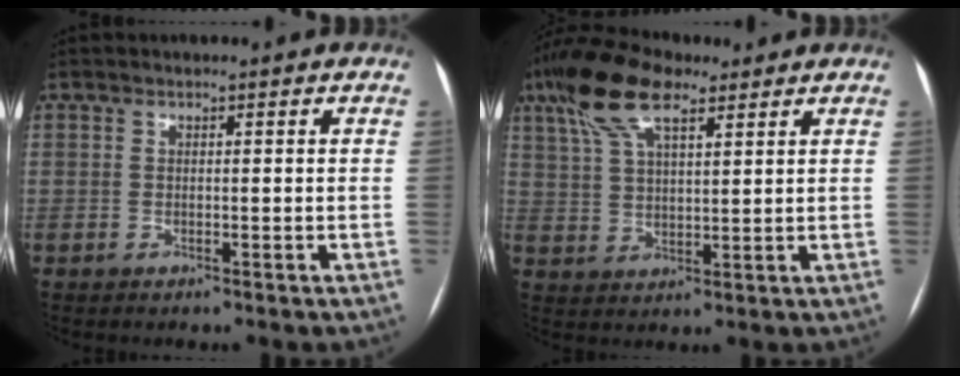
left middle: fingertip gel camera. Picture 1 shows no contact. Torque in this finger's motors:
{"motor_torque": [1.37, -0.76, 0.82, 0.21]}